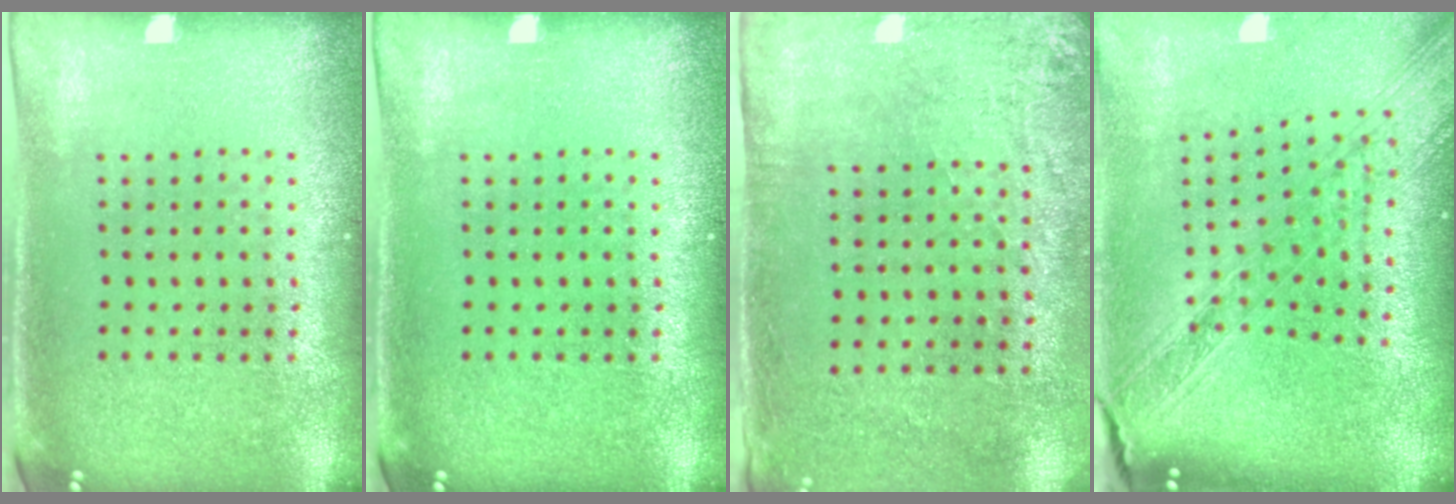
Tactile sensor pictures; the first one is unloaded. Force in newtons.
{"total": 0.0}
{"total": 2.8, "press": 2.2, "slide": 1.6}
{"total": 2.2, "press": 1.9, "slide": 1.1}